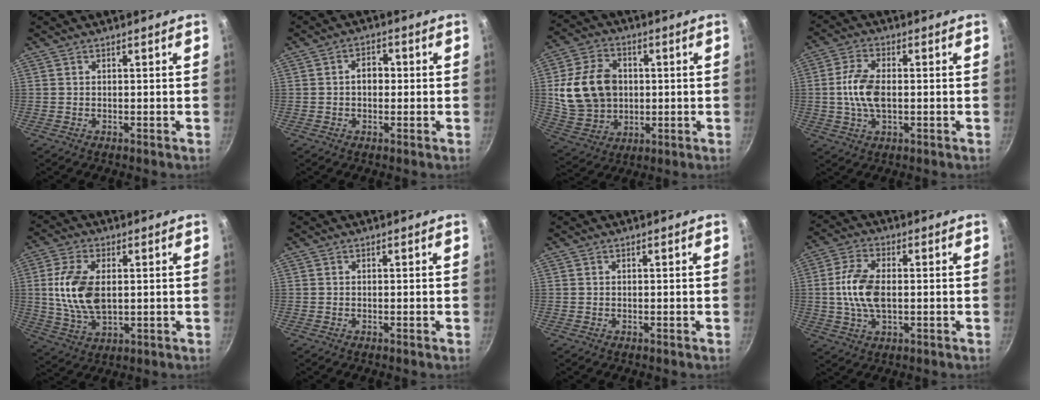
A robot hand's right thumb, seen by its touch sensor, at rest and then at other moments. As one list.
[{"total": 3.8, "force": [-0.1, 2.8, 2.6], "torque": [-0.015, 0.013, -0.004]}, {"total": 16.2, "force": [1.4, 12.5, 10.2], "torque": [-0.172, 0.007, 0.037]}, {"total": 8.1, "force": [-0.3, 4.5, 6.8], "torque": [-0.134, 0.012, -0.011]}, {"total": 11.9, "force": [1.2, 6.7, 9.8], "torque": [-0.187, -0.005, 0.024]}, {"total": 0.0}, {"total": 0.0}, {"total": 9.5, "force": [-0.1, 5.3, 7.9], "torque": [-0.154, 0.014, -0.008]}]